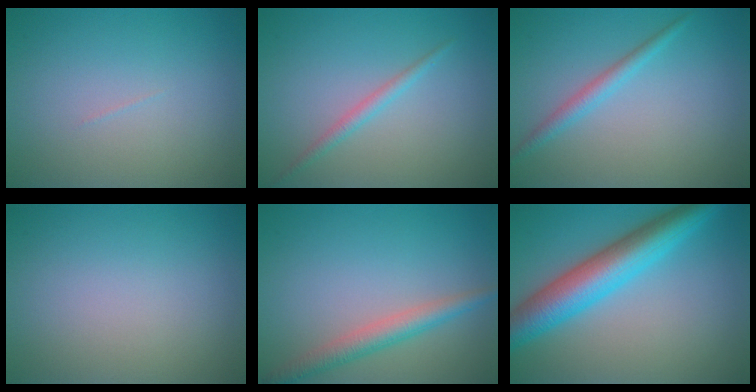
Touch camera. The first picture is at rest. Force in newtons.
{"total": 1.3, "press": 1.3, "slide": 0.1}
{"total": 1.8, "press": 1.8, "slide": 0.1}
{"total": 0.0}
{"total": 2.9, "press": 2.9, "slide": 0.1}
{"total": 7.5, "press": 7.5, "slide": 0.1}